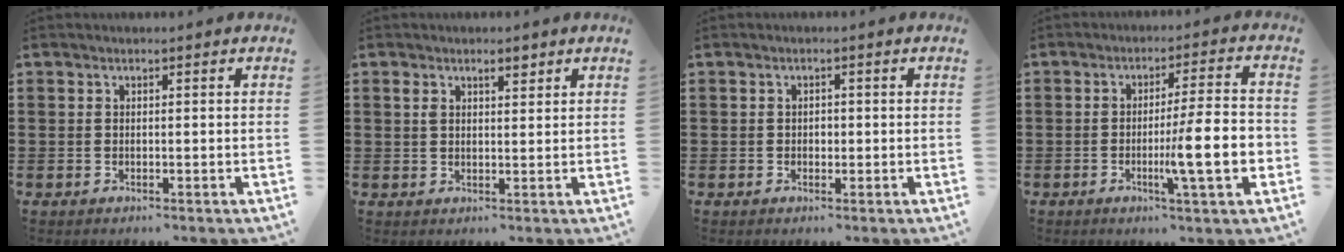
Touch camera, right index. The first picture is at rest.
{"total": 2.8, "force": [1.6, 1.1, 2.0], "torque": [-0.034, 0.002, 0.027]}
{"total": 0.9, "force": [-0.1, 0.7, 0.6], "torque": [-0.013, 0.002, -0.002]}
{"total": 11.2, "force": [-2.5, 1.0, 10.9], "torque": [-0.169, -0.013, -0.046]}